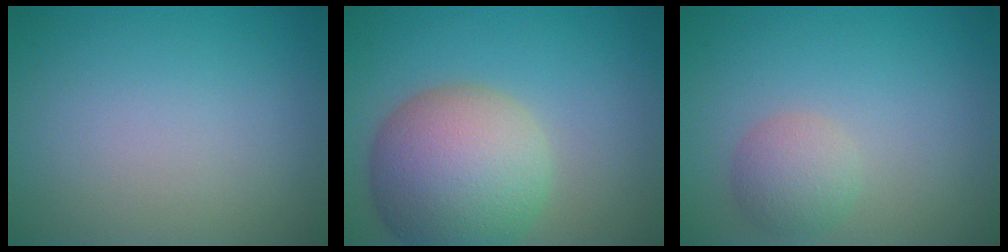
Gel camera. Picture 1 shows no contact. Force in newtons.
{"total": 10.1, "press": 10.0, "slide": 0.9}
{"total": 2.7, "press": 2.7, "slide": 0.1}